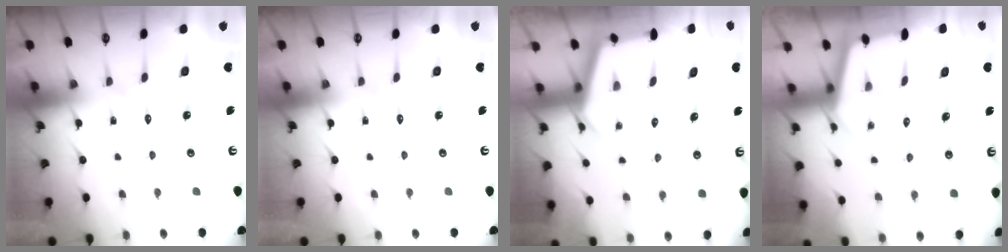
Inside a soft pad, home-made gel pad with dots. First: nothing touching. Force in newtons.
{"total": 0.0}
{"total": 2.9, "press": 2.9, "slide": 0.3}
{"total": 2.5, "press": 2.5, "slide": 0.3}